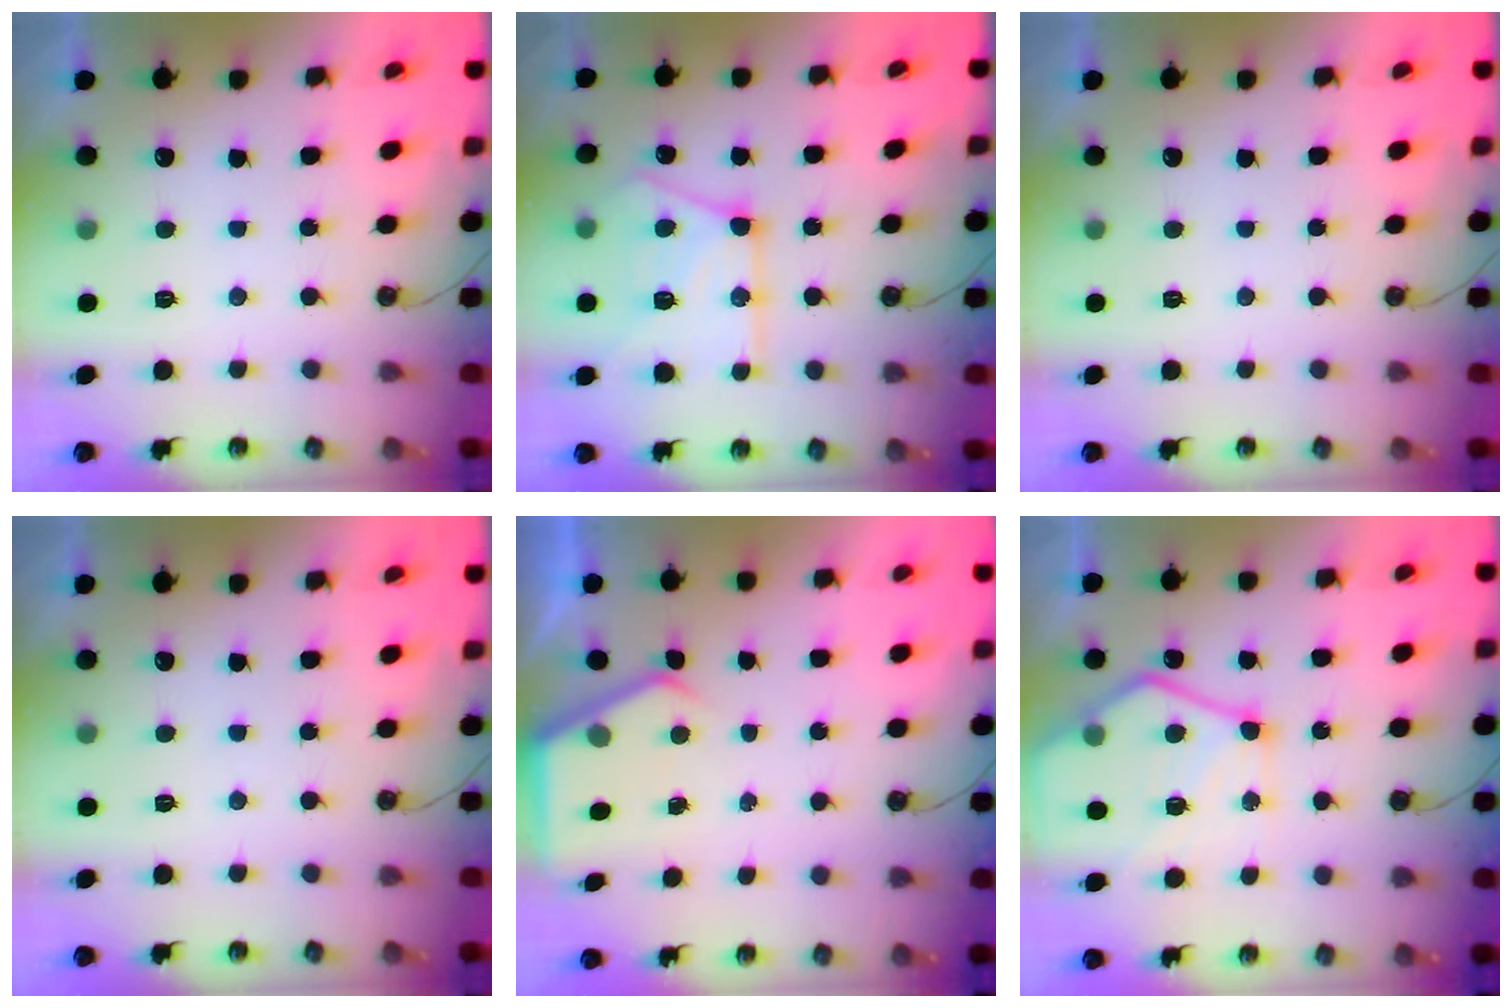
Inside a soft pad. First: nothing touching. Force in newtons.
{"total": 17.3, "press": 17.2, "slide": 1.5}
{"total": 0.0}
{"total": 0.0}
{"total": 3.5, "press": 3.4, "slide": 0.5}
{"total": 17.2, "press": 17.1, "slide": 1.8}